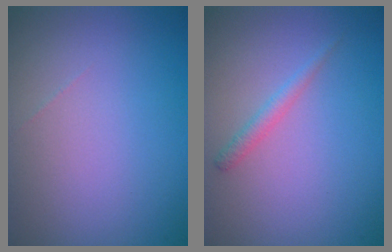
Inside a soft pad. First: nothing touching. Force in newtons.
{"total": 1.2, "press": 1.2, "slide": 0.1}